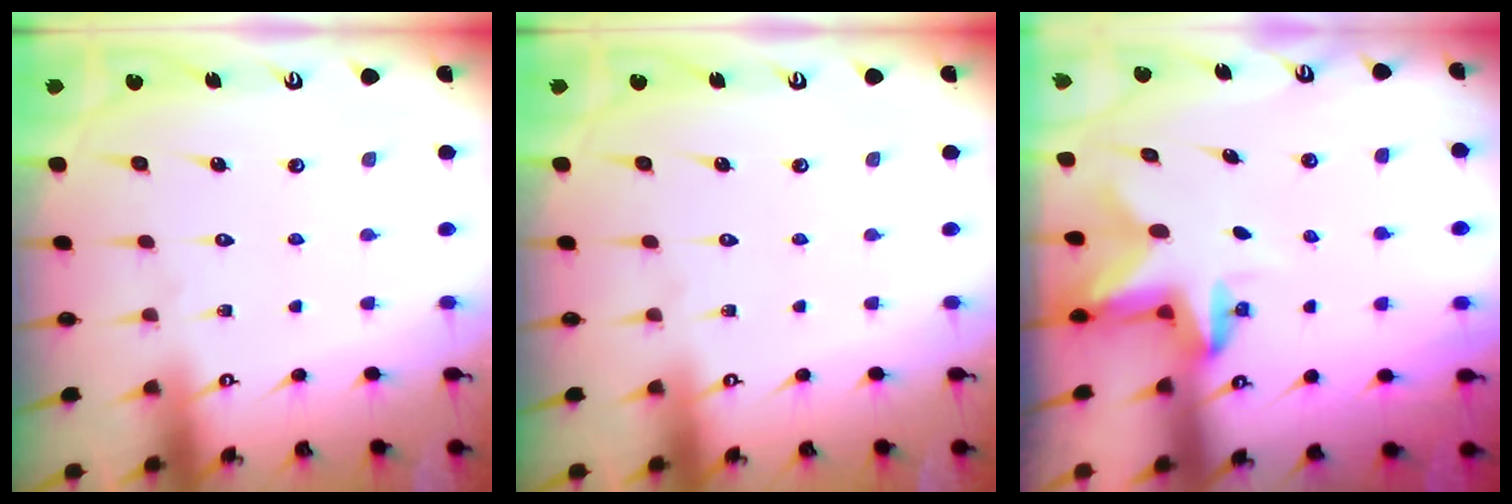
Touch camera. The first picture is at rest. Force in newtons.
{"total": 0.0}
{"total": 2.3, "press": 2.3, "slide": 0.4}